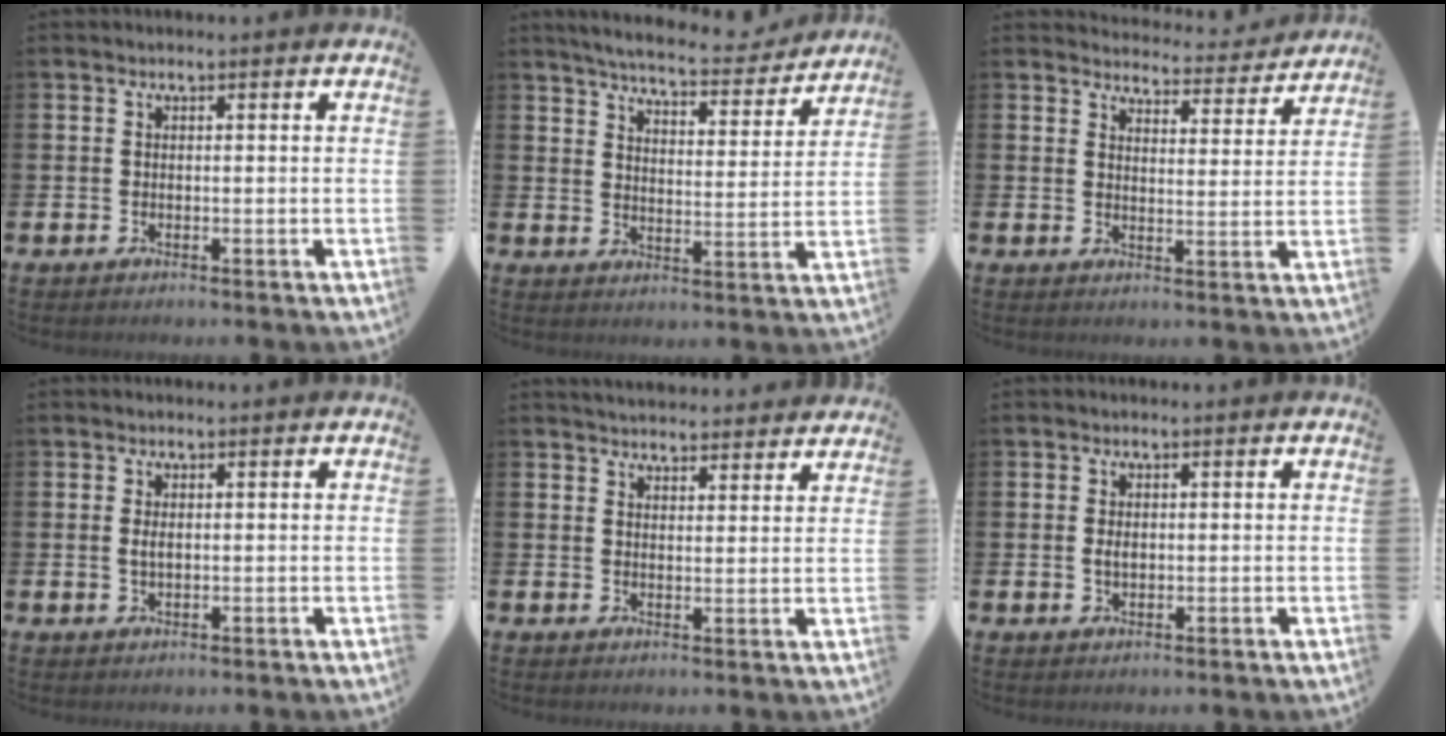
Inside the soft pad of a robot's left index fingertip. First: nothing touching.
{"total": 6.1, "force": [5.9, 0.6, 1.5], "torque": [-0.040, -0.044, 0.096]}
{"total": 4.1, "force": [4.0, 0.8, 0.2], "torque": [-0.008, -0.036, 0.065]}
{"total": 1.2, "force": [0.3, 0.6, 1.0], "torque": [-0.019, 0.004, 0.002]}
{"total": 4.1, "force": [4.1, 0.4, 0.0], "torque": [-0.003, -0.024, 0.074]}
{"total": 1.3, "force": [0.1, 0.8, 0.9], "torque": [-0.009, 0.002, -0.001]}